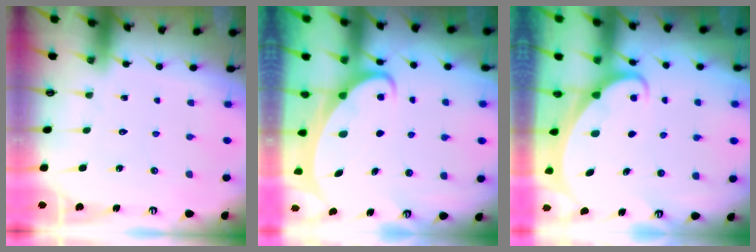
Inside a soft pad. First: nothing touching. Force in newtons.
{"total": 2.7, "press": 2.7, "slide": 0.3}
{"total": 2.4, "press": 2.4, "slide": 0.2}